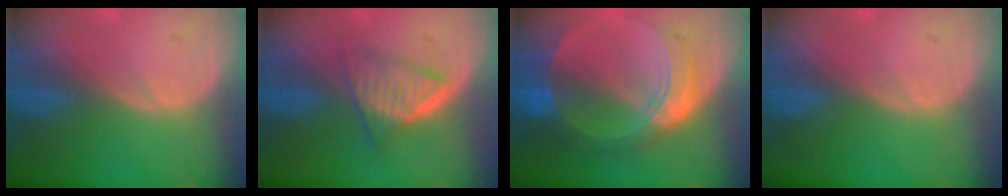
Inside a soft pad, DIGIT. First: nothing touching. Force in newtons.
{"total": 6.4, "press": 5.4, "slide": 3.4}
{"total": 8.6, "press": 8.6, "slide": 0.7}
{"total": 0.0}